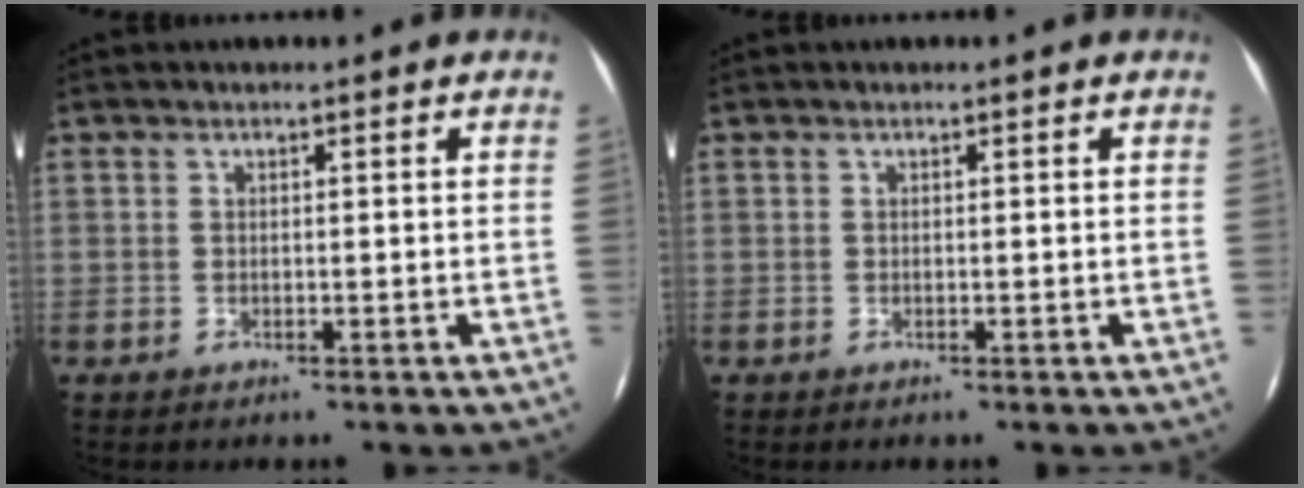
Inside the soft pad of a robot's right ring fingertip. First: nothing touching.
{"total": 0.0}